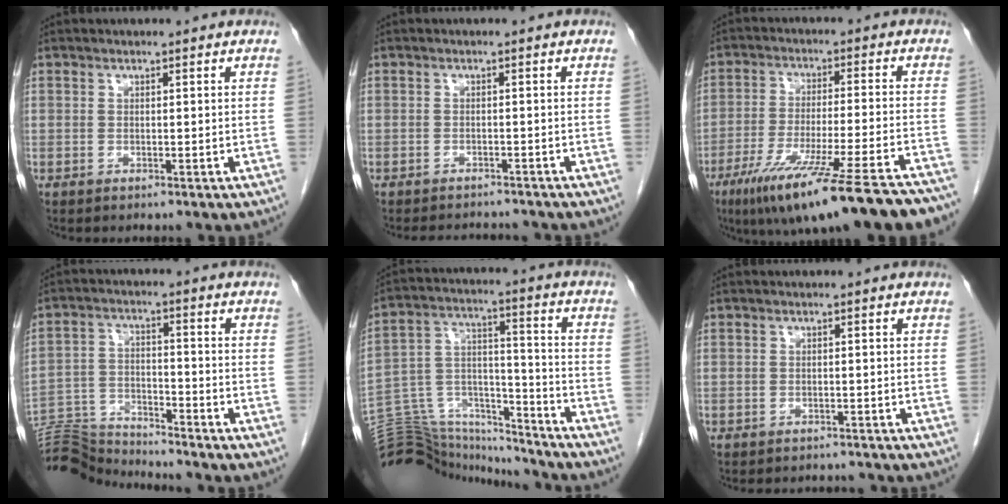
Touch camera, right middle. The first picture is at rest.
{"total": 5.1, "force": [-4.9, 1.0, 0.9], "torque": [-0.012, -0.006, -0.065]}
{"total": 22.7, "force": [-17.2, 1.0, 14.7], "torque": [-0.177, -0.042, -0.261]}
{"total": 10.9, "force": [-10.9, -0.6, 0.3], "torque": [-0.003, 0.013, -0.199]}
{"total": 23.7, "force": [-22.5, 5.2, 5.4], "torque": [-0.151, 0.024, -0.354]}
{"total": 4.4, "force": [-4.2, 1.2, 0.7], "torque": [-0.010, -0.003, -0.052]}